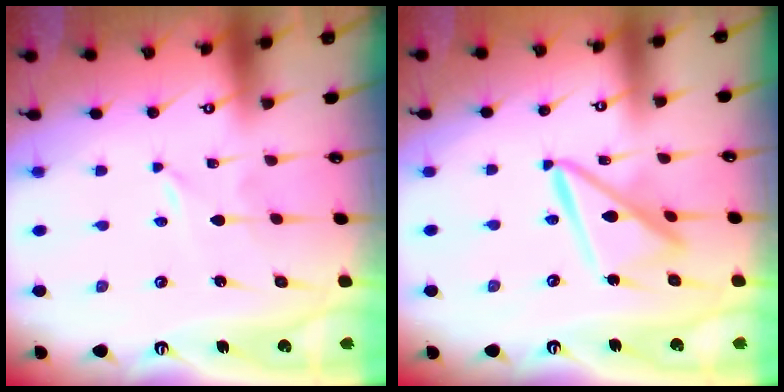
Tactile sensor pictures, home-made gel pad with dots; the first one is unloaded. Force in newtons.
{"total": 12.9, "press": 12.8, "slide": 1.2}